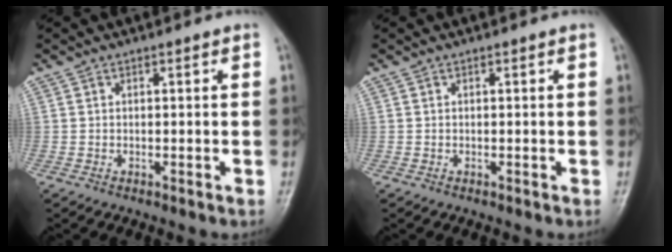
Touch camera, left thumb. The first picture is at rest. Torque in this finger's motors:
{"motor_torque": [0.01, 0.01, -0.08, -0.08, 0.00]}